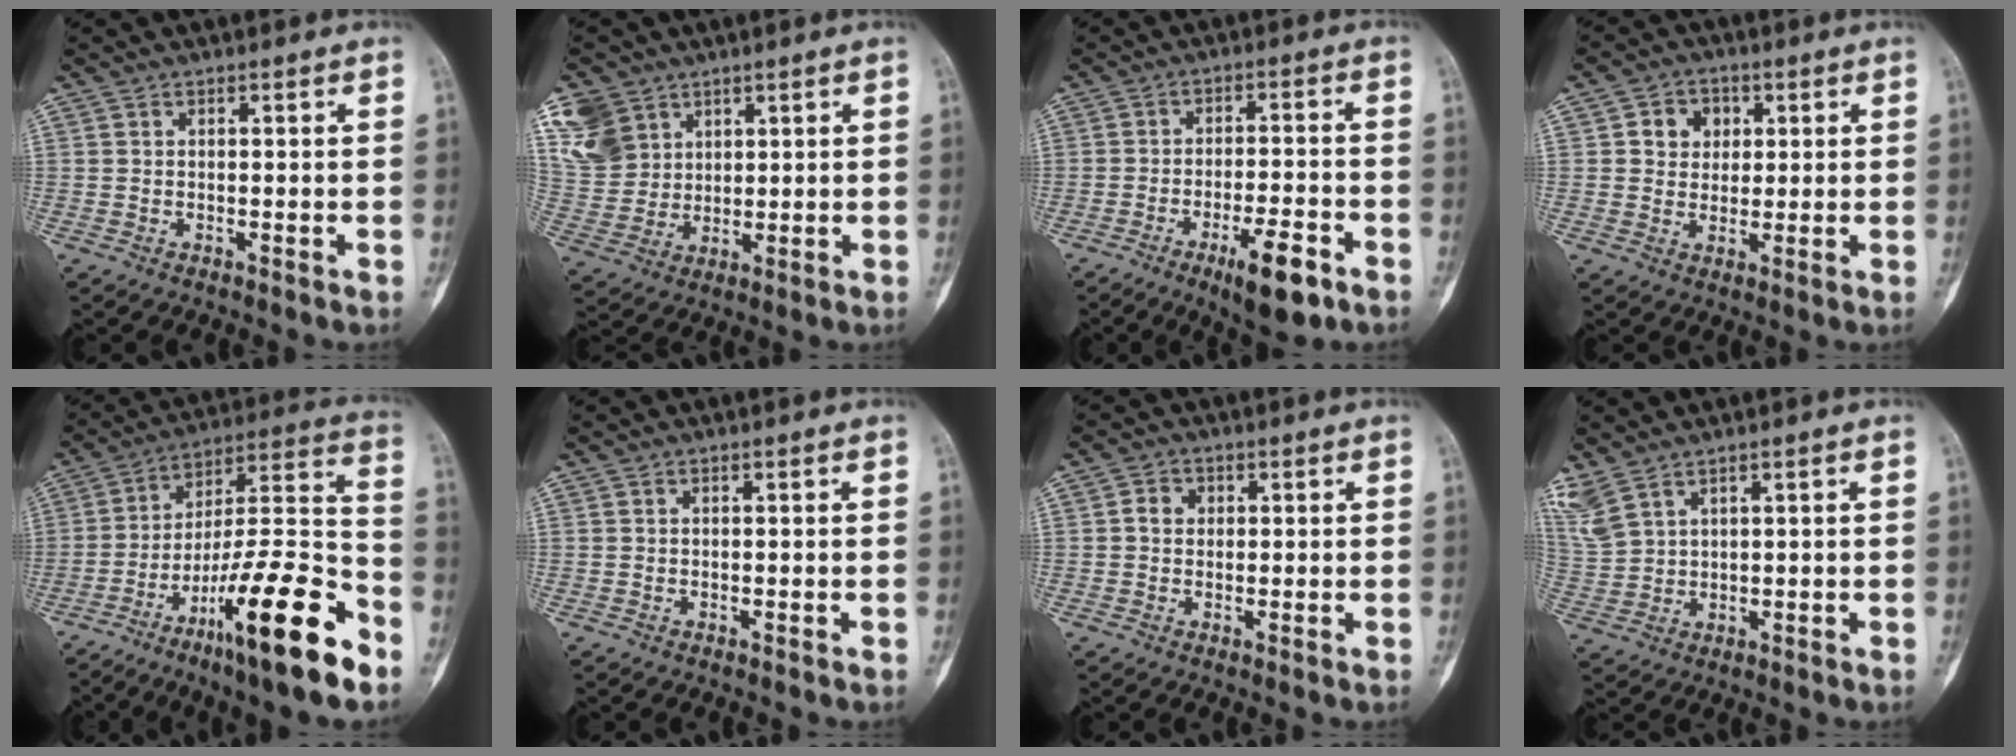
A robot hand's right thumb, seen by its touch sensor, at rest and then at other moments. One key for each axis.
{"total": 10.8, "fx": 5.9, "fy": 8.2, "fz": 3.9, "tx": -0.065, "ty": -0.018, "tz": 0.134}
{"total": 9.8, "fx": -5.3, "fy": 2.6, "fz": 7.8, "tx": -0.124, "ty": 0.020, "tz": -0.077}
{"total": 5.7, "fx": 1.5, "fy": 4.9, "fz": 2.5, "tx": -0.007, "ty": 0.001, "tz": 0.021}
{"total": 23.5, "fx": -12.9, "fy": 3.9, "fz": 19.3, "tx": -0.320, "ty": 0.064, "tz": -0.213}
{"total": 0.0}
{"total": 2.6, "fx": 0.4, "fy": 2.3, "fz": 1.2, "tx": -0.006, "ty": 0.005, "tz": 0.003}
{"total": 6.9, "fx": 5.0, "fy": 3.0, "fz": 3.7, "tx": -0.095, "ty": -0.011, "tz": 0.122}